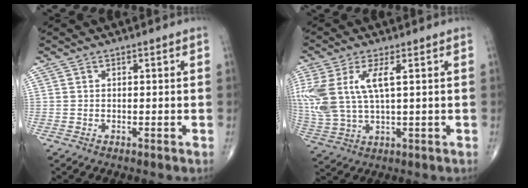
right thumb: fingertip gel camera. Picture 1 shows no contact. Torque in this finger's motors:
{"motor_torque": [0.28, 0.41, 1.27, 0.47, 0.16]}